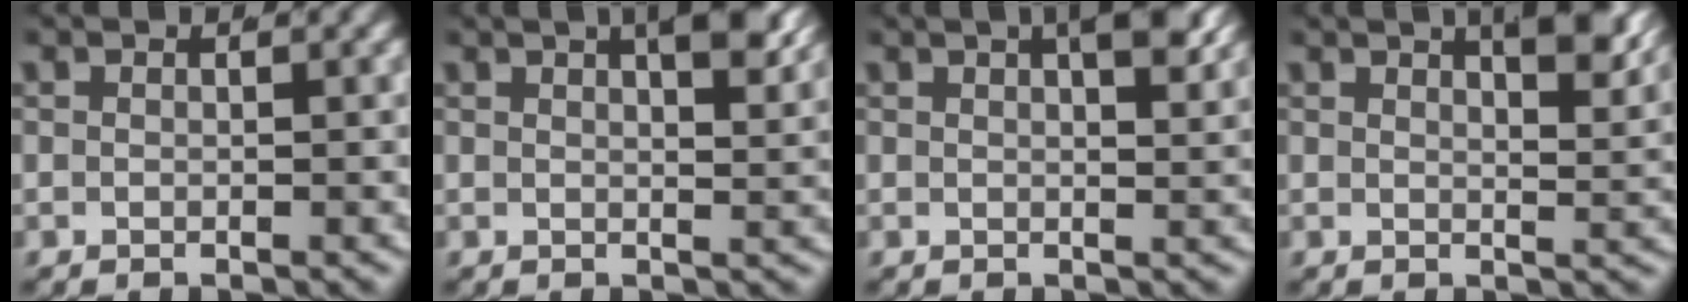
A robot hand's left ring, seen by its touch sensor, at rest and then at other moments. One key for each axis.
{"total": 5.0, "fx": 2.7, "fy": 1.3, "fz": 4.1, "tx": -0.045, "ty": 0.005, "tz": 0.040}
{"total": 4.8, "fx": 2.3, "fy": 1.3, "fz": 4.0, "tx": -0.043, "ty": 0.010, "tz": 0.030}
{"total": 4.7, "fx": 3.0, "fy": 0.6, "fz": 3.5, "tx": -0.041, "ty": -0.004, "tz": 0.049}